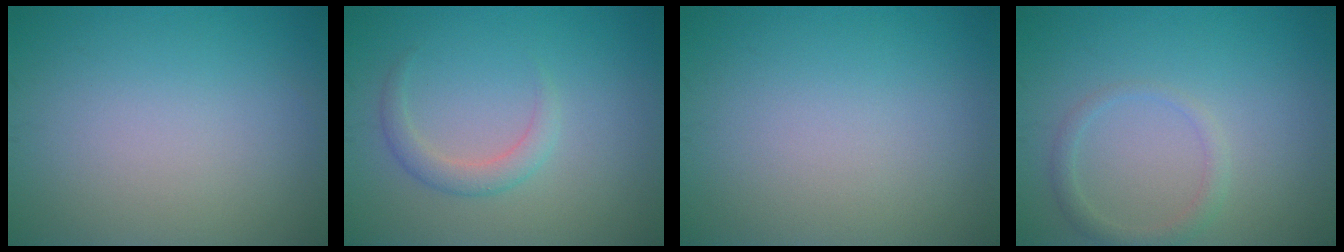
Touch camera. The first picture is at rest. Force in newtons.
{"total": 2.1, "press": 2.0, "slide": 0.2}
{"total": 0.0}
{"total": 1.7, "press": 1.7, "slide": 0.1}